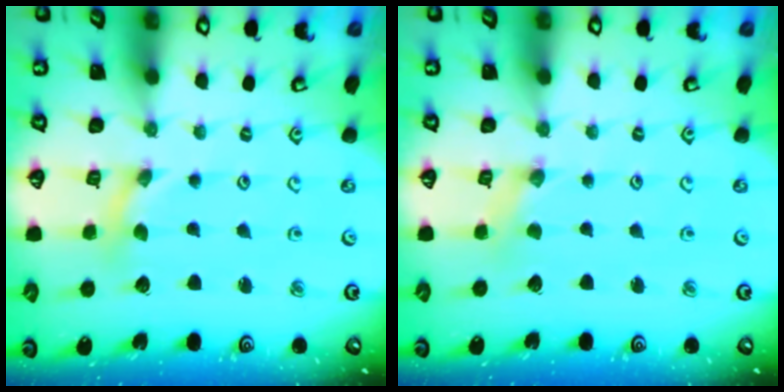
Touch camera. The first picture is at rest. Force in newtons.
{"total": 0.0}